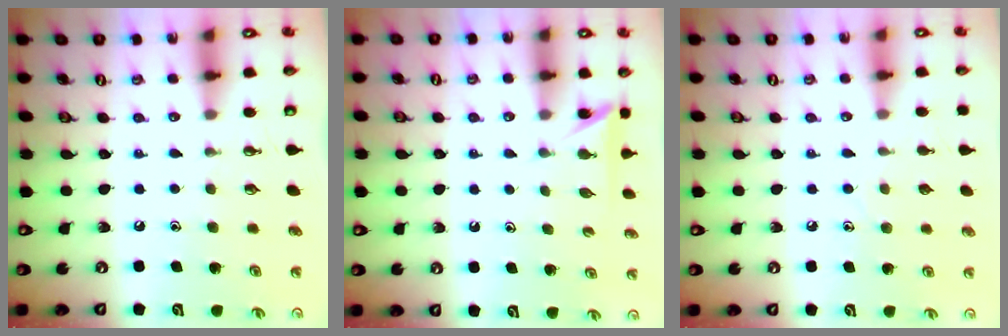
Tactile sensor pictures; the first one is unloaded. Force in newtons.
{"total": 3.7, "press": 3.7, "slide": 0.3}
{"total": 5.7, "press": 5.7, "slide": 0.5}